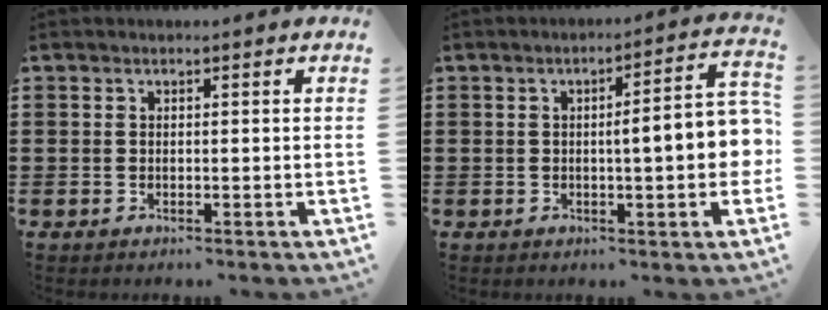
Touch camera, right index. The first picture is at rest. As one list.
[{"total": 8.0, "force": [-0.5, 1.3, 7.9], "torque": [-0.112, -0.010, -0.014]}]